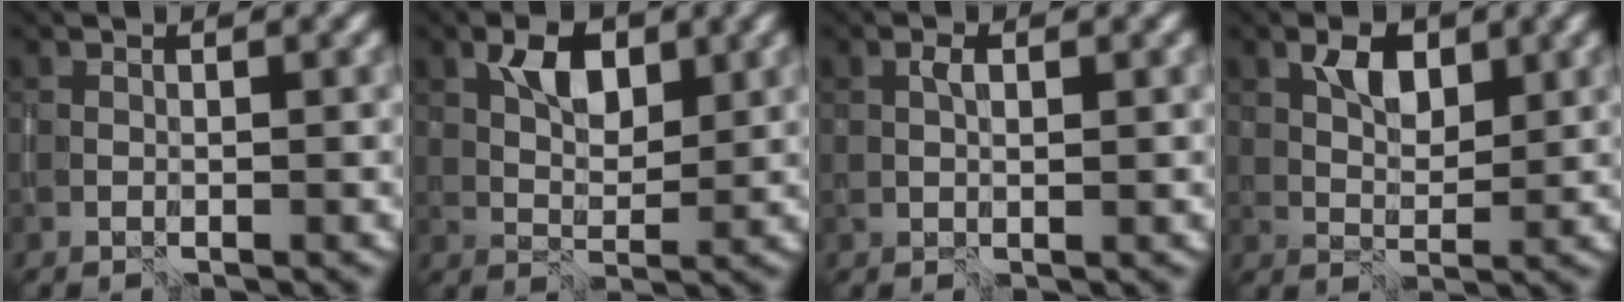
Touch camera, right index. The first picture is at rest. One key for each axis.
{"total": 3.7, "fx": 1.7, "fy": 2.0, "fz": 2.5, "tx": -0.043, "ty": 0.004, "tz": 0.030}
{"total": 1.2, "fx": 0.4, "fy": 0.6, "fz": 1.0, "tx": -0.021, "ty": 0.003, "tz": 0.009}
{"total": 3.1, "fx": 1.5, "fy": 1.7, "fz": 2.0, "tx": -0.034, "ty": 0.003, "tz": 0.028}